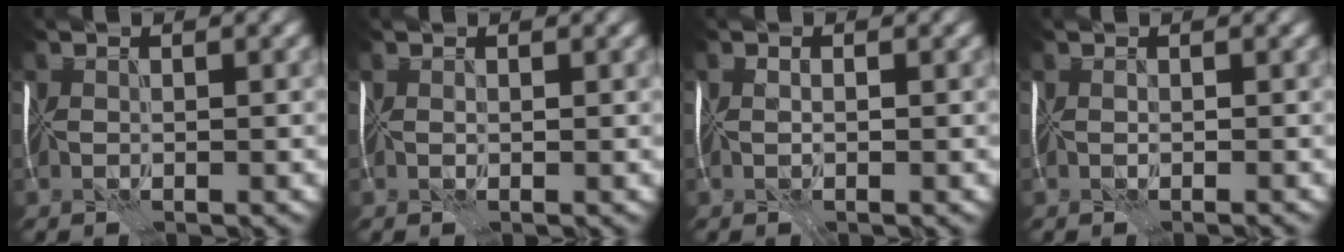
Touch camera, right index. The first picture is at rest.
{"total": 0.8, "force": [0.3, 0.5, 0.5], "torque": [-0.008, 0.000, -0.001]}
{"total": 1.2, "force": [-0.5, 0.7, 0.8], "torque": [-0.004, 0.003, -0.007]}
{"total": 1.0, "force": [-0.2, 0.6, 0.7], "torque": [-0.001, 0.005, -0.007]}